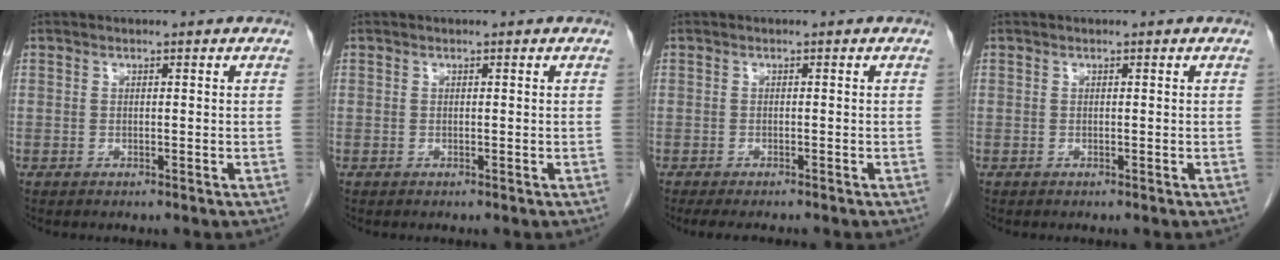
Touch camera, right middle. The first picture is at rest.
{"total": 0.0}
{"total": 4.9, "force": [-4.2, 0.9, 2.3], "torque": [-0.025, -0.010, -0.061]}
{"total": 0.0}